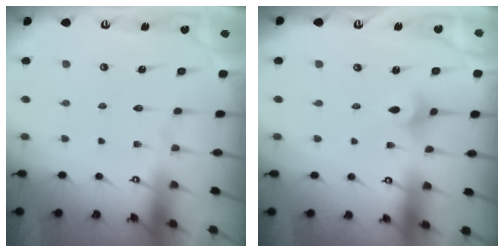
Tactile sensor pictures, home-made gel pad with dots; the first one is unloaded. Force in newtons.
{"total": 2.8, "press": 2.8, "slide": 0.6}